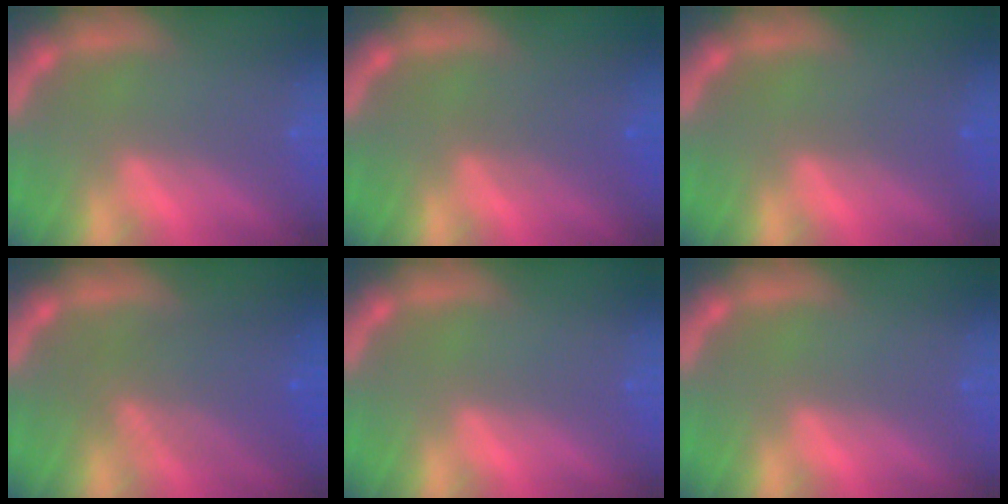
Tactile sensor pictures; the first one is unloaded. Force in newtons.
{"total": 2.5}
{"total": 1.5}
{"total": 6.0}
{"total": 0.0}
{"total": 0.0}